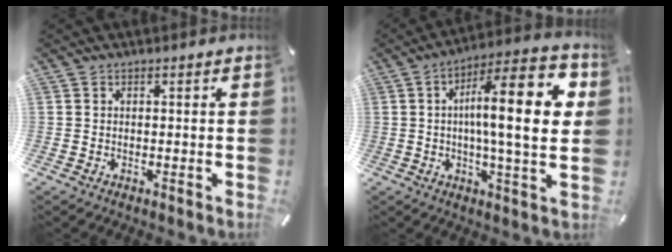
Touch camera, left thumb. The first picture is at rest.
{"total": 19.8, "force": [3.4, 4.4, 19.0], "torque": [-0.295, -0.006, 0.040]}